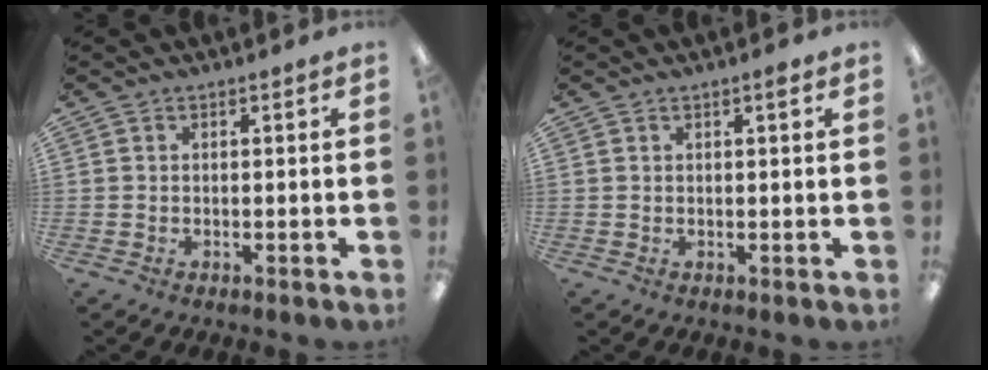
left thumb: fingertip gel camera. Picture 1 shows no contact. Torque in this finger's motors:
{"motor_torque": [-0.19, 0.06, -0.04, -0.21, 0.02]}